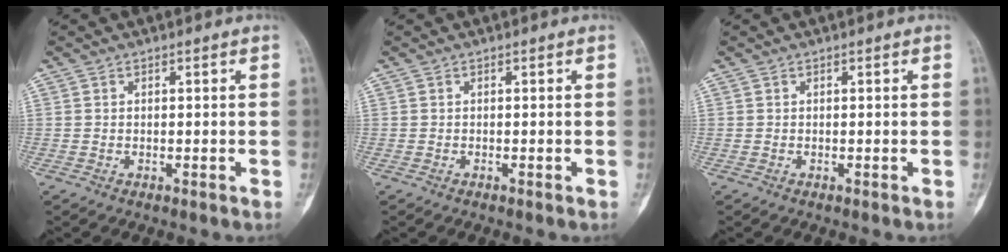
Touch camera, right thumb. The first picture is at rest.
{"total": 0.0}
{"total": 0.0}